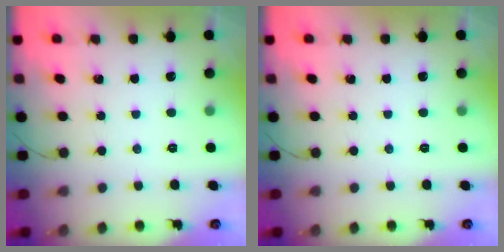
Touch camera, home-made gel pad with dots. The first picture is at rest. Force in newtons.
{"total": 0.0}